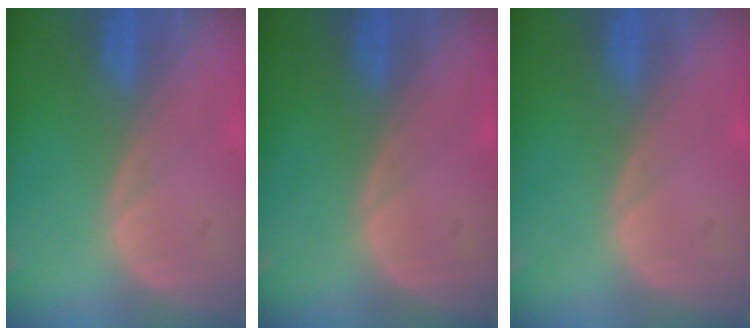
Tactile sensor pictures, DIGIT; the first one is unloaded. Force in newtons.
{"total": 0.0}
{"total": 0.0}